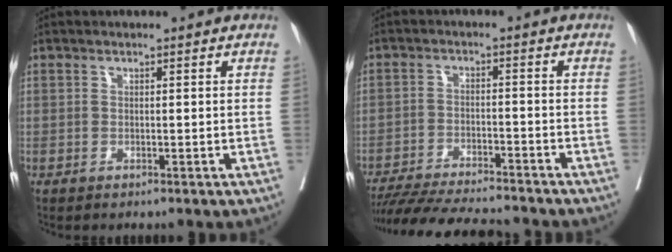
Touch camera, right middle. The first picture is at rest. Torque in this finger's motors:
{"motor_torque": [1.04, -1.09, 0.19, 0.06]}